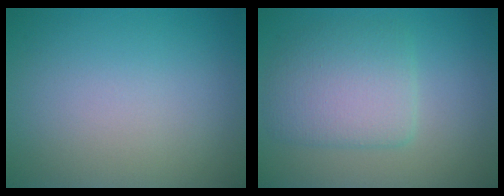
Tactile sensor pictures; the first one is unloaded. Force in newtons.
{"total": 4.4, "press": 4.4, "slide": 0.2}